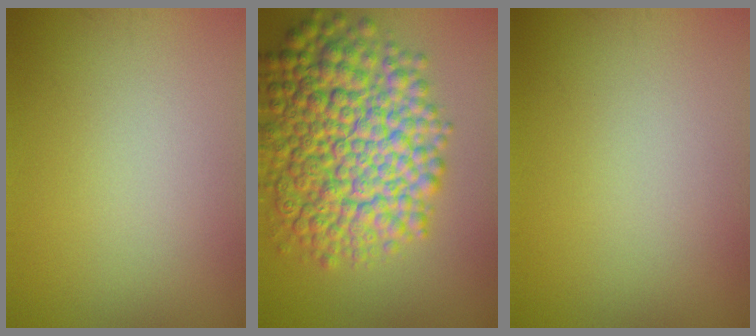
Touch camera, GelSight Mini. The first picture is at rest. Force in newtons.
{"total": 12.0, "press": 12.0, "slide": 0.2}
{"total": 0.0}